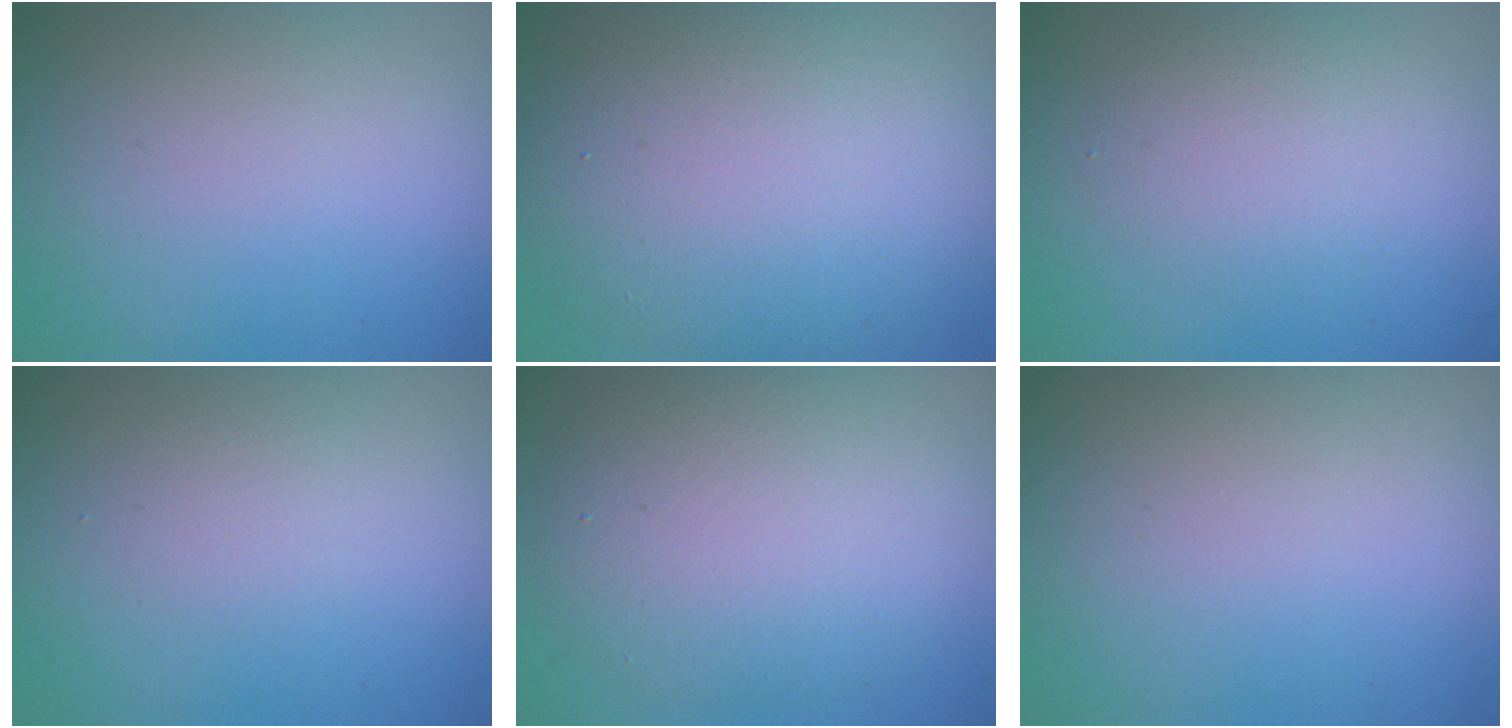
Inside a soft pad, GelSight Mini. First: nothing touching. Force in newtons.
{"total": 12.0, "press": 12.0, "slide": 0.9}
{"total": 2.9, "press": 2.9, "slide": 0.3}
{"total": 1.3, "press": 1.3, "slide": 0.1}
{"total": 7.3, "press": 7.3, "slide": 0.6}
{"total": 0.0}